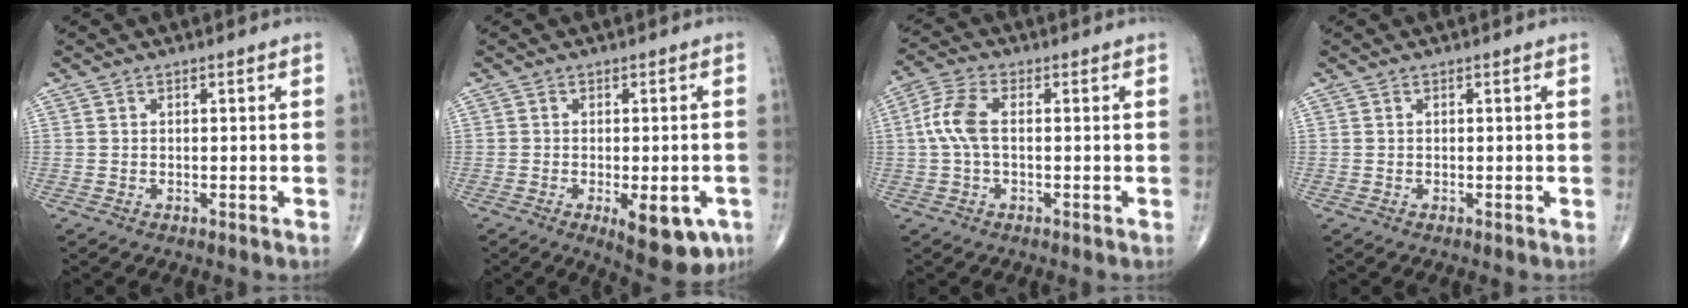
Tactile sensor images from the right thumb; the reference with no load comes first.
{"total": 9.9, "force": [-3.9, 4.0, 8.1], "torque": [-0.088, -0.002, -0.044]}
{"total": 6.4, "force": [0.2, 3.1, 5.6], "torque": [-0.139, 0.018, -0.001]}
{"total": 0.0}